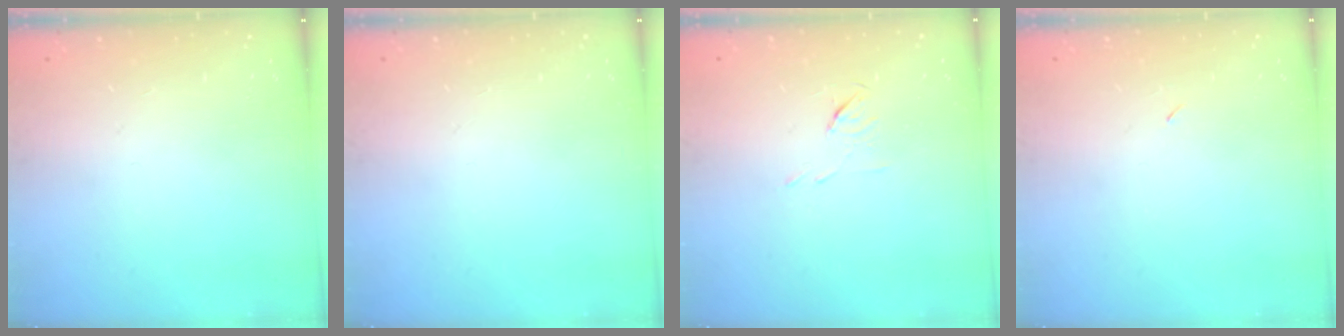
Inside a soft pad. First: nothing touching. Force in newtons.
{"total": 0.0}
{"total": 4.1, "press": 3.9, "slide": 1.2}
{"total": 2.2, "press": 1.8, "slide": 1.2}